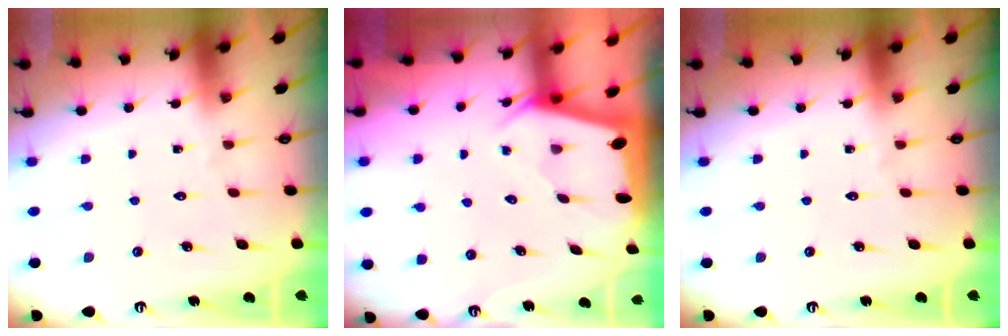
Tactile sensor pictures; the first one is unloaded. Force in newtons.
{"total": 1.9, "press": 1.8, "slide": 0.3}
{"total": 0.0}